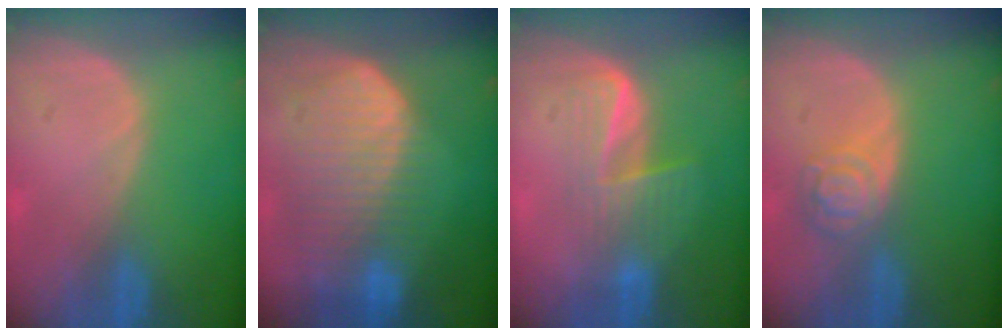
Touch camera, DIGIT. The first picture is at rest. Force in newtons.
{"total": 10.3, "press": 9.0, "slide": 5.1}
{"total": 7.1, "press": 5.8, "slide": 4.1}
{"total": 5.2, "press": 4.6, "slide": 2.4}